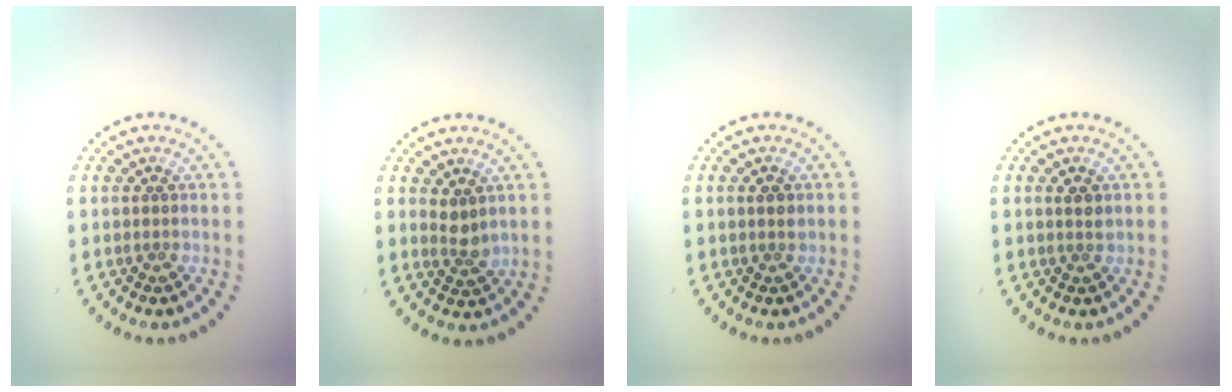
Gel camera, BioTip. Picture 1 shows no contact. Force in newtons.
{"total": 1.7, "press": 1.4, "slide": 0.9}
{"total": 0.9, "press": 0.8, "slide": 0.5}
{"total": 1.0, "press": 0.8, "slide": 0.5}